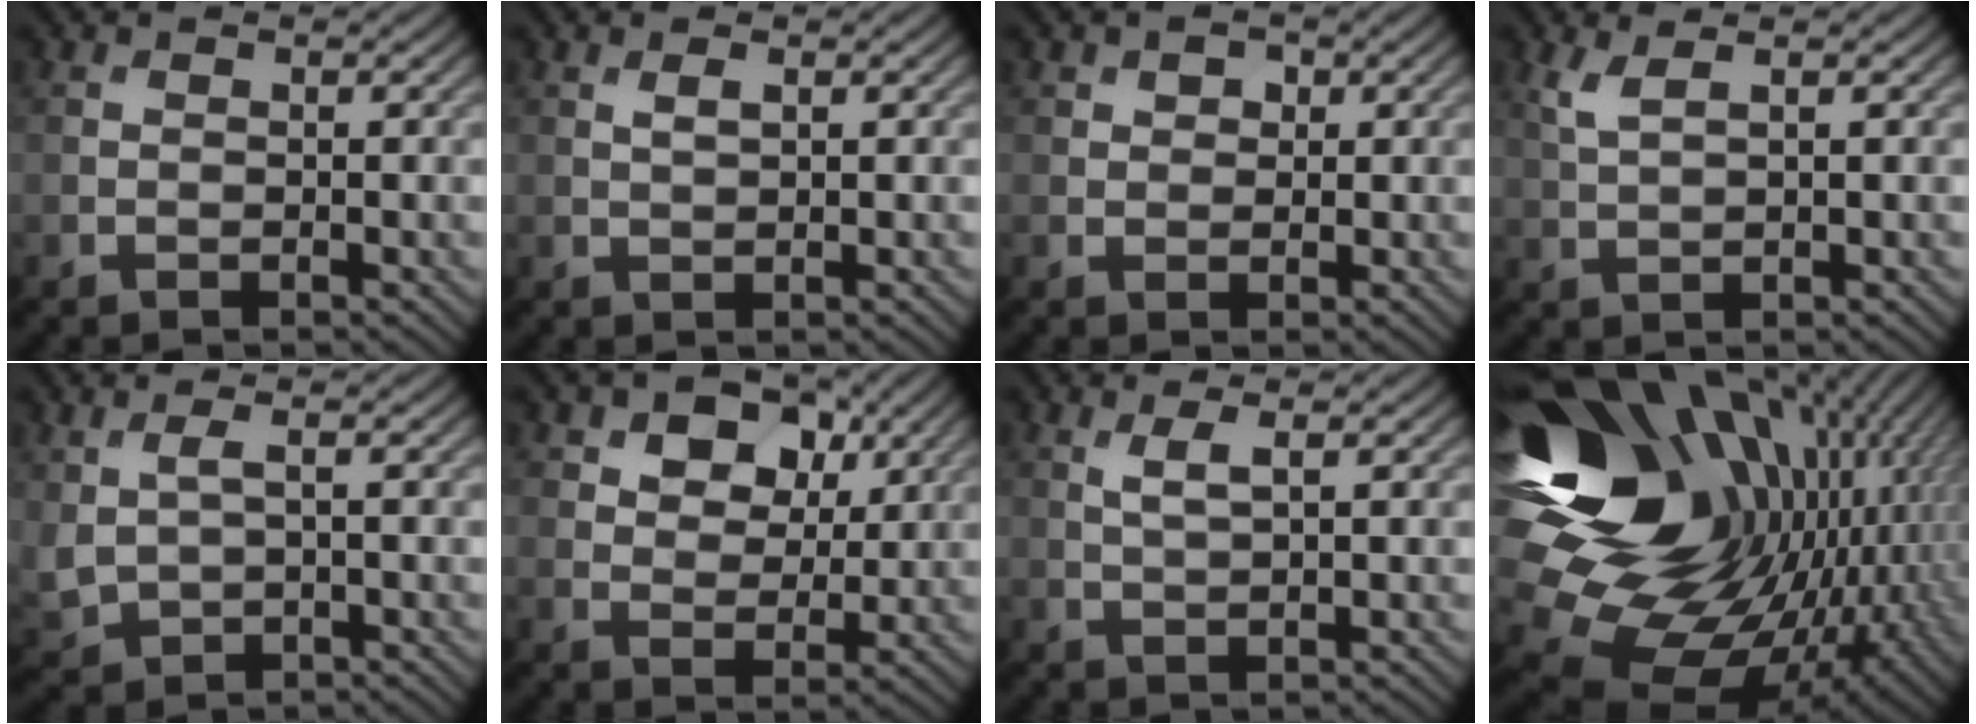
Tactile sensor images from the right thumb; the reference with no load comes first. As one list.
[{"total": 1.2, "force": [0.6, 0.4, 1.0], "torque": [-0.022, -0.001, 0.013]}, {"total": 2.0, "force": [0.9, 1.5, 0.9], "torque": [-0.013, 0.000, 0.013]}, {"total": 2.5, "force": [1.5, 0.6, 1.9], "torque": [-0.049, 0.004, 0.032]}, {"total": 3.6, "force": [0.8, 2.0, 2.9], "torque": [-0.079, -0.007, 0.023]}, {"total": 7.8, "force": [3.8, 5.1, 4.4], "torque": [-0.077, -0.007, 0.057]}, {"total": 2.1, "force": [1.0, 0.4, 1.8], "torque": [-0.042, 0.000, 0.022]}, {"total": 21.5, "force": [1.7, 16.0, 14.3], "torque": [-0.337, -0.033, 0.071]}]